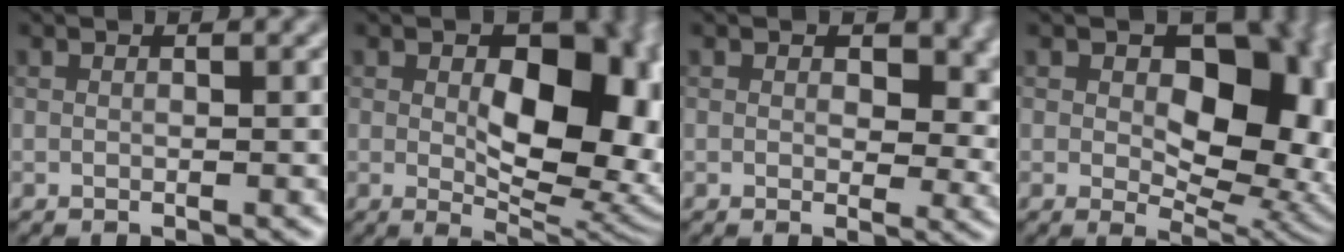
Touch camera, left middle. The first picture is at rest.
{"total": 12.6, "force": [1.2, 7.2, 10.2], "torque": [-0.117, -0.006, 0.027]}
{"total": 5.1, "force": [1.3, 3.1, 3.9], "torque": [-0.045, -0.009, 0.019]}
{"total": 12.3, "force": [1.5, 7.7, 9.4], "torque": [-0.108, -0.009, 0.031]}